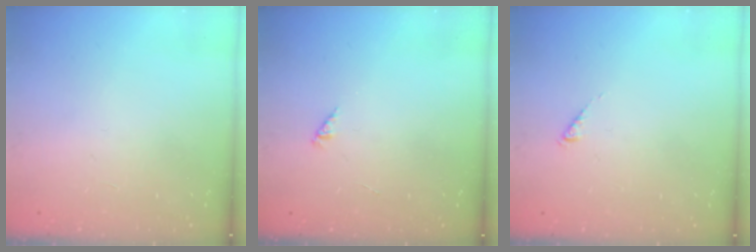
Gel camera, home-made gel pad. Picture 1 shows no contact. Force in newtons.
{"total": 0.0}
{"total": 0.0}